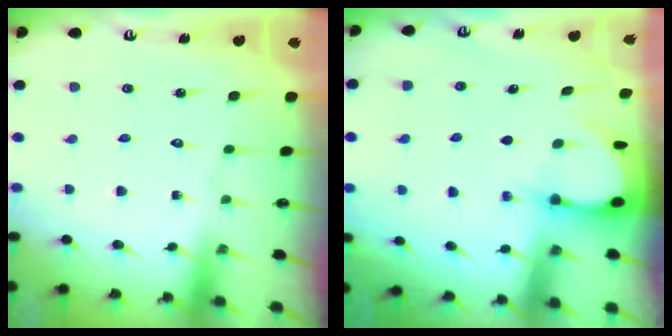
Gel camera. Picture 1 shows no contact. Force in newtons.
{"total": 3.2, "press": 3.2, "slide": 0.3}